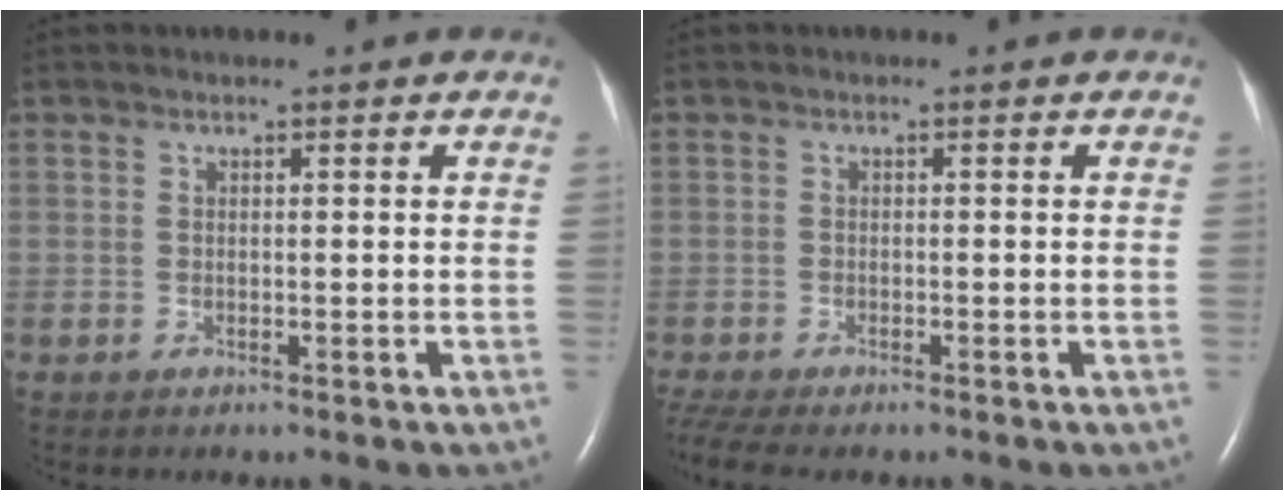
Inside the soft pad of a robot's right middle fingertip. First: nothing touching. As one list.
[{"total": 6.9, "force": [-5.6, 1.6, 3.6], "torque": [-0.075, -0.007, -0.092]}]